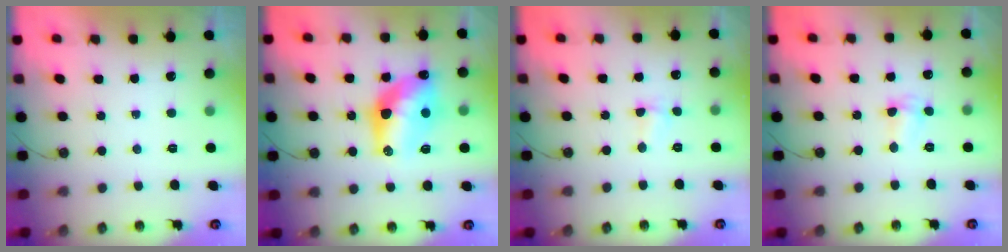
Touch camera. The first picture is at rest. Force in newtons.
{"total": 14.3, "press": 14.3, "slide": 0.8}
{"total": 2.2, "press": 2.1, "slide": 0.5}
{"total": 2.2, "press": 2.2, "slide": 0.5}